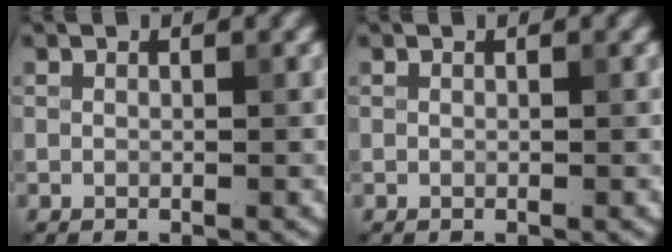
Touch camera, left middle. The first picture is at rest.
{"total": 0.0}